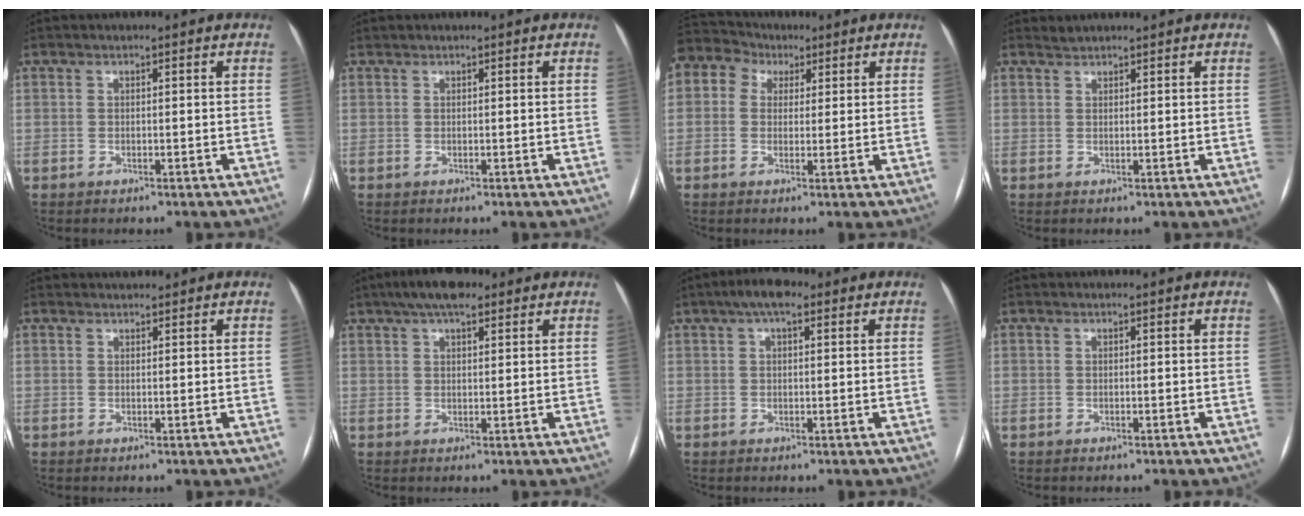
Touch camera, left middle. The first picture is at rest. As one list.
[{"total": 0.0}, {"total": 14.2, "force": [6.5, 11.2, 5.6], "torque": [-0.170, 0.080, 0.119]}, {"total": 1.3, "force": [1.3, -0.3, -0.2], "torque": [0.001, 0.010, 0.027]}, {"total": 1.1, "force": [1.1, -0.1, -0.2], "torque": [0.001, 0.005, 0.018]}, {"total": 7.0, "force": [4.9, 2.3, 4.5], "torque": [-0.078, 0.027, 0.079]}, {"total": 5.0, "force": [2.8, 1.8, 3.6], "torque": [-0.064, 0.023, 0.040]}, {"total": 0.0}]